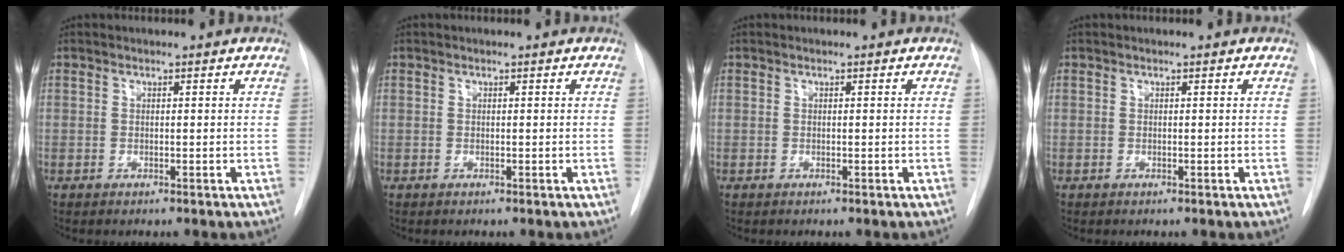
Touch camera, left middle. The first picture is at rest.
{"total": 0.0}
{"total": 0.0}
{"total": 0.0}